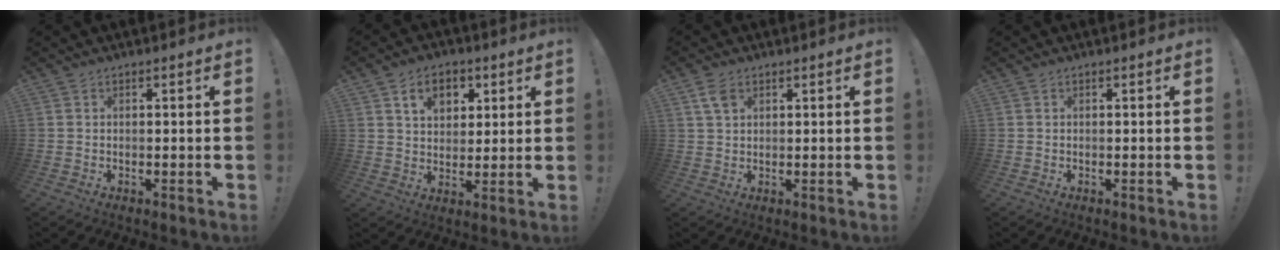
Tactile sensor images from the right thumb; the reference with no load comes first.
{"total": 9.4, "force": [4.3, 6.9, 4.7], "torque": [-0.066, -0.010, 0.081]}
{"total": 4.1, "force": [2.0, 2.5, 2.6], "torque": [-0.042, 0.000, 0.038]}
{"total": 0.0}